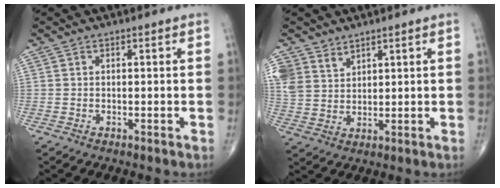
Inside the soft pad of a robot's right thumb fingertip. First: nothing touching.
{"total": 6.5, "force": [4.6, 4.3, 1.5], "torque": [-0.017, -0.022, 0.102]}